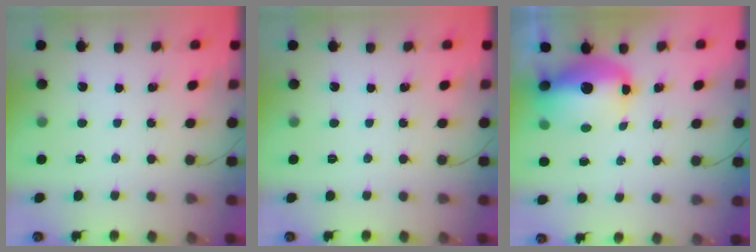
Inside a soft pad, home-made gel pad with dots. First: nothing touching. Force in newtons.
{"total": 0.0}
{"total": 13.0, "press": 12.7, "slide": 2.9}